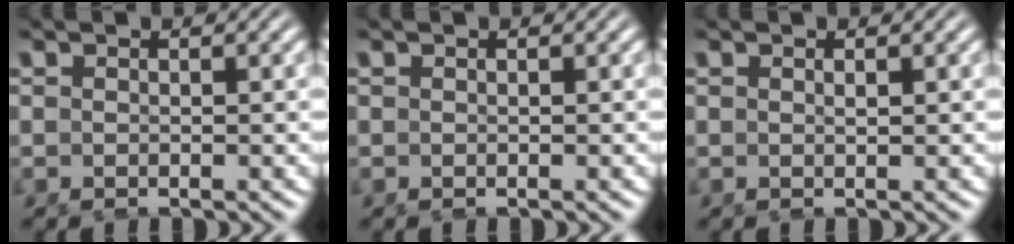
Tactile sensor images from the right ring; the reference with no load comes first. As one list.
[{"total": 0.0}, {"total": 0.6, "force": [0.1, -0.5, 0.3], "torque": [-0.006, -0.006, 0.007]}]